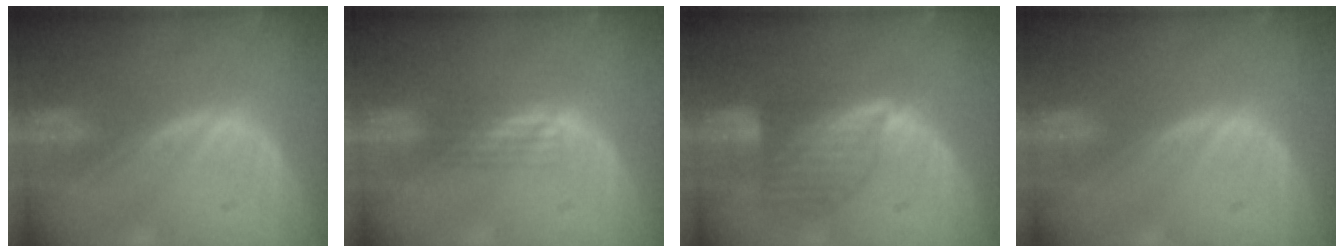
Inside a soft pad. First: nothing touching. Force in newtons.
{"total": 2.1, "press": 1.6, "slide": 1.3}
{"total": 6.7, "press": 6.6, "slide": 1.3}
{"total": 0.0}